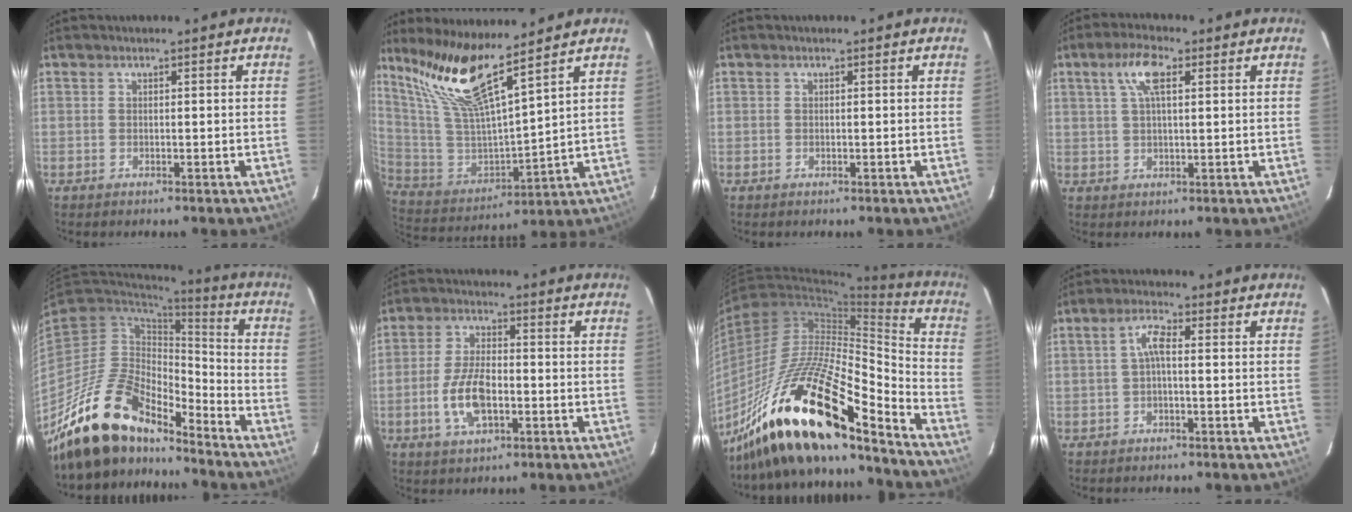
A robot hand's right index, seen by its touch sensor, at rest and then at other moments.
{"total": 15.0, "force": [11.4, 1.4, 9.7], "torque": [-0.179, -0.006, 0.238]}
{"total": 0.0}
{"total": 6.0, "force": [2.4, 2.1, 5.1], "torque": [-0.097, 0.013, 0.046]}
{"total": 18.3, "force": [-15.3, 6.4, 7.7], "torque": [-0.154, 0.005, -0.275]}
{"total": 9.3, "force": [-2.7, 4.4, 7.7], "torque": [-0.161, 0.000, -0.048]}
{"total": 24.7, "force": [-17.7, 5.8, 16.2], "torque": [-0.300, -0.023, -0.330]}
{"total": 3.2, "force": [-0.3, 0.9, 3.1], "torque": [-0.063, 0.011, -0.005]}